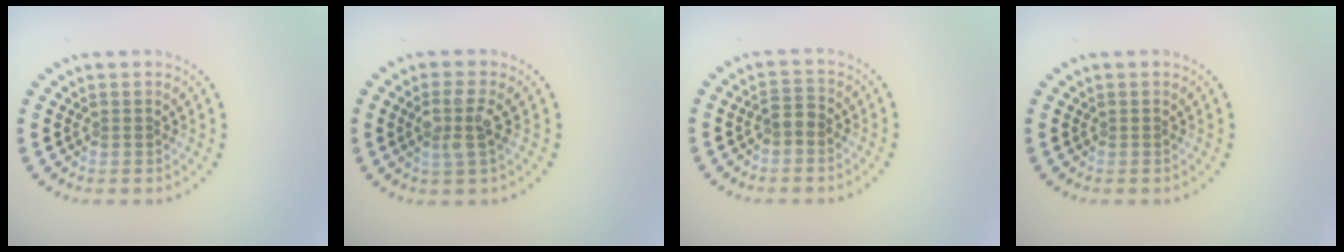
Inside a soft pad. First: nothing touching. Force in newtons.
{"total": 2.5, "press": 2.1, "slide": 1.3}
{"total": 1.3, "press": 1.1, "slide": 0.6}
{"total": 0.0}